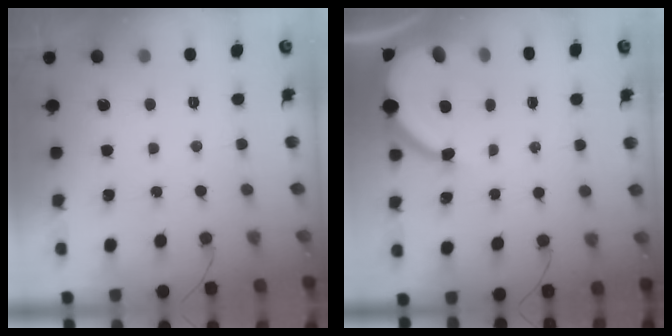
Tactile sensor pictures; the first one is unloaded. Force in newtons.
{"total": 8.3, "press": 8.2, "slide": 0.9}